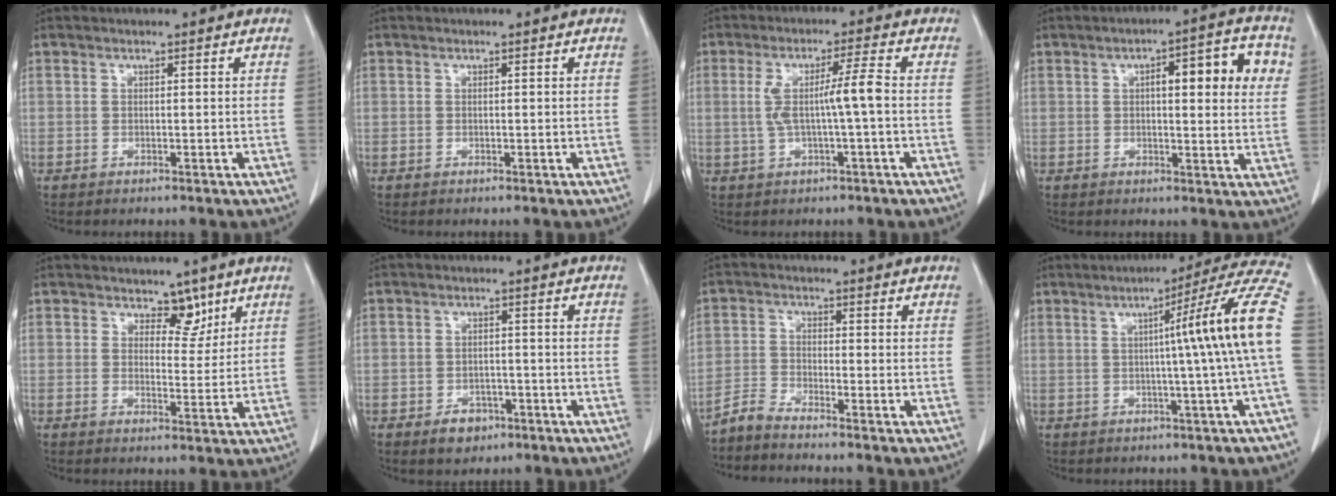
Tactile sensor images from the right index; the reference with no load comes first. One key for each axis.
{"total": 0.0}
{"total": 6.7, "fx": -0.2, "fy": 0.1, "fz": 6.7, "tx": -0.130, "ty": 0.014, "tz": 0.000}
{"total": 11.3, "fx": 3.0, "fy": 3.0, "fz": 10.5, "tx": -0.141, "ty": 0.027, "tz": 0.040}
{"total": 4.8, "fx": 3.2, "fy": 3.0, "fz": 2.1, "tx": -0.022, "ty": 0.001, "tz": 0.052}
{"total": 4.5, "fx": -2.5, "fy": 3.2, "fz": 1.9, "tx": -0.026, "ty": 0.005, "tz": -0.029}
{"total": 3.2, "fx": -3.1, "fy": 0.1, "fz": 0.9, "tx": -0.021, "ty": -0.008, "tz": -0.066}
{"total": 15.4, "fx": 1.1, "fy": -2.0, "fz": 15.2, "tx": -0.191, "ty": 0.022, "tz": 0.006}